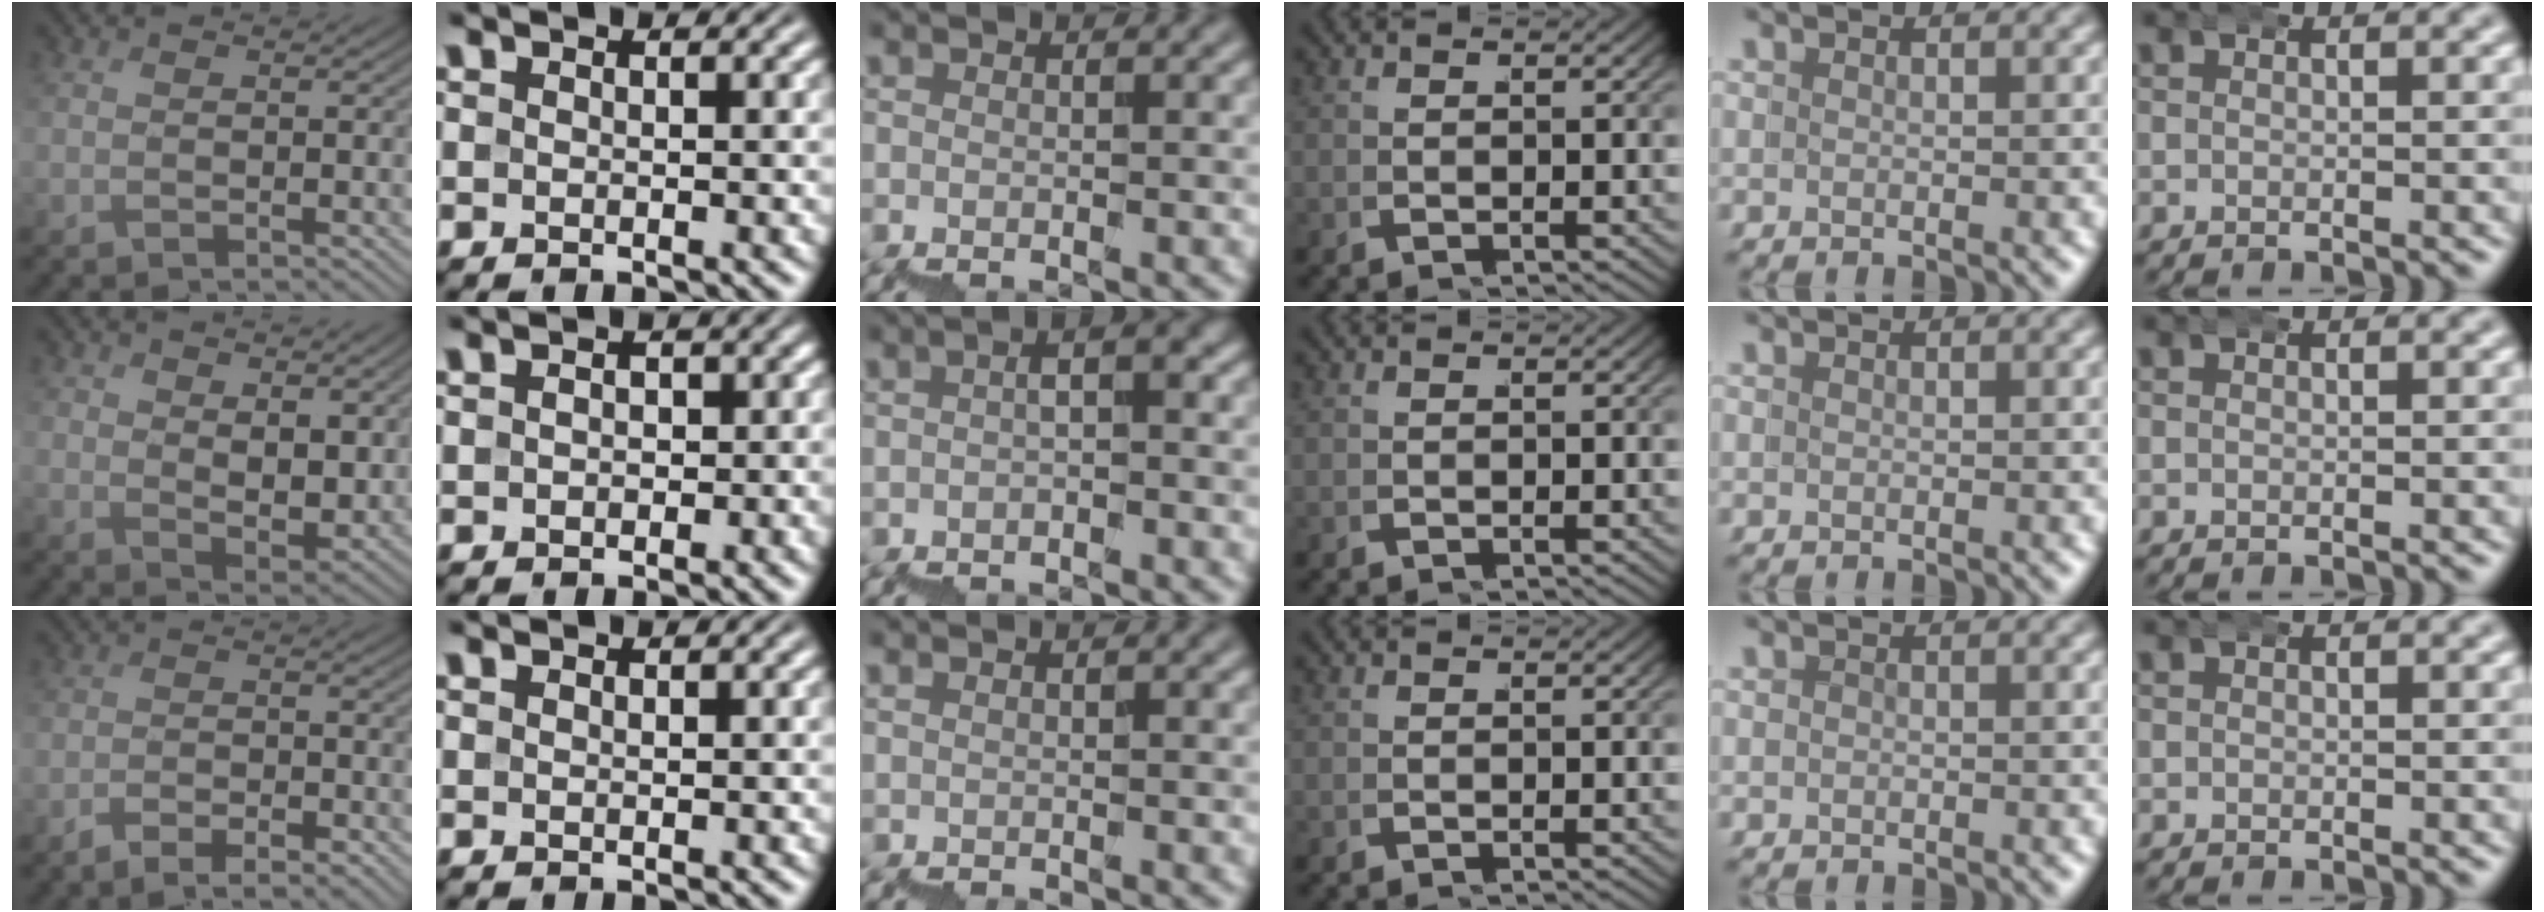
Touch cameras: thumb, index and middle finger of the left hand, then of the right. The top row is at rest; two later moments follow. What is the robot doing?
{"motion": "wrap", "object": "bubble wrap"}